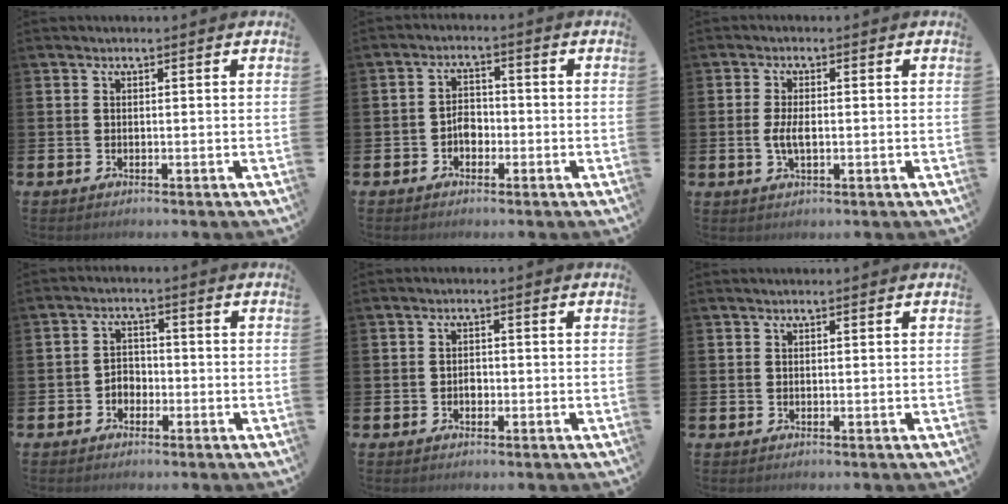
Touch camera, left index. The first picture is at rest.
{"total": 2.7, "force": [-1.1, 2.0, 1.5], "torque": [-0.025, 0.006, -0.027]}
{"total": 3.1, "force": [-0.2, 1.4, 2.8], "torque": [-0.056, -0.001, -0.008]}
{"total": 2.5, "force": [-1.5, 1.9, 0.7], "torque": [-0.023, 0.010, -0.033]}
{"total": 1.3, "force": [-0.4, 1.0, 0.8], "torque": [-0.009, 0.003, -0.009]}
{"total": 0.0}